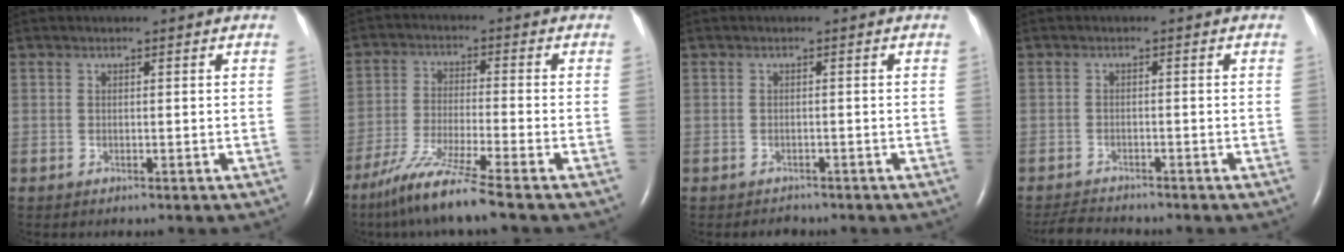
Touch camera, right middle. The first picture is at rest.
{"total": 9.3, "force": [-7.0, -1.3, 6.0], "torque": [-0.118, -0.039, -0.132]}
{"total": 1.4, "force": [-1.2, 0.6, -0.1], "torque": [-0.005, -0.001, -0.017]}
{"total": 3.8, "force": [-3.8, 0.3, 0.6], "torque": [-0.015, -0.017, -0.064]}